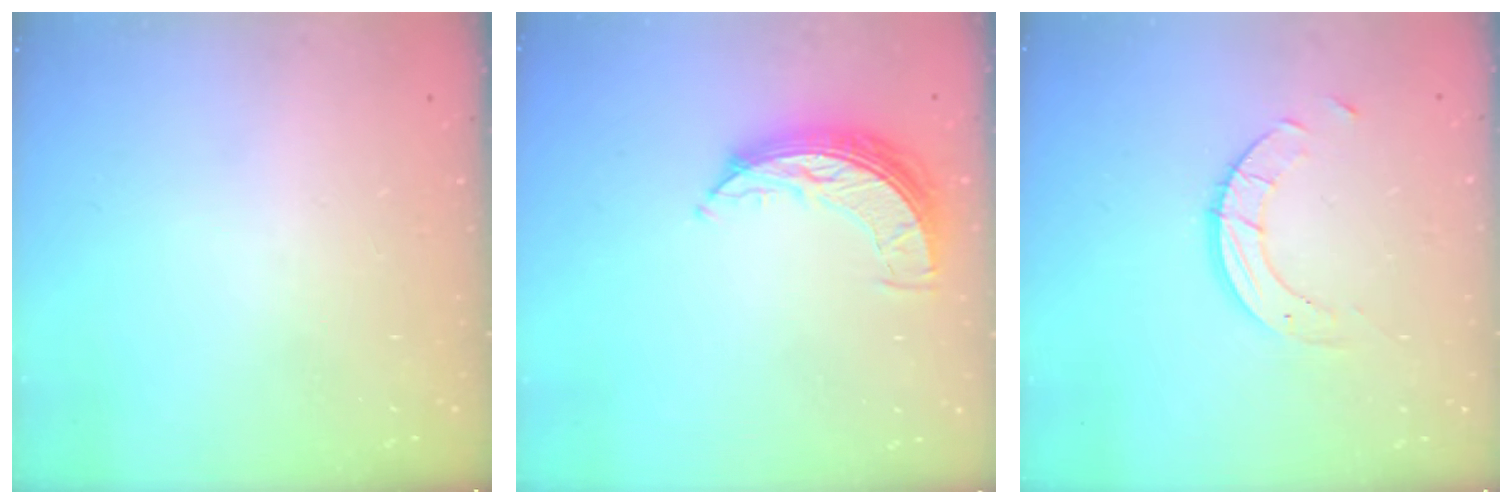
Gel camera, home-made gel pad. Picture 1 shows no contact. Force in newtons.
{"total": 7.8, "press": 7.8, "slide": 0.6}
{"total": 5.1, "press": 5.1, "slide": 0.3}